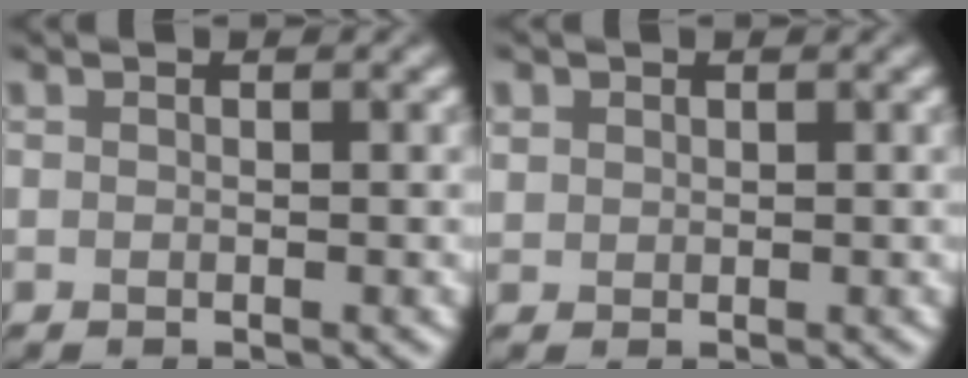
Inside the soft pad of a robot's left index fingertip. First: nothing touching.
{"total": 1.1, "force": [0.6, 0.9, 0.2], "torque": [-0.003, 0.000, 0.013]}